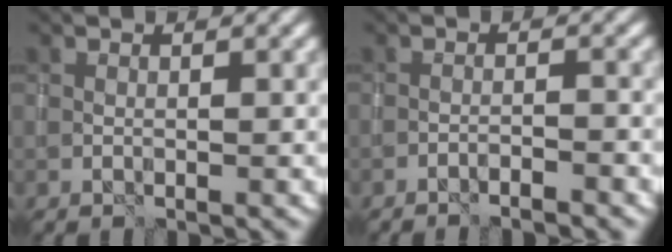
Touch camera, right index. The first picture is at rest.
{"total": 1.9, "force": [-1.7, 0.1, 0.9], "torque": [-0.017, 0.008, -0.030]}